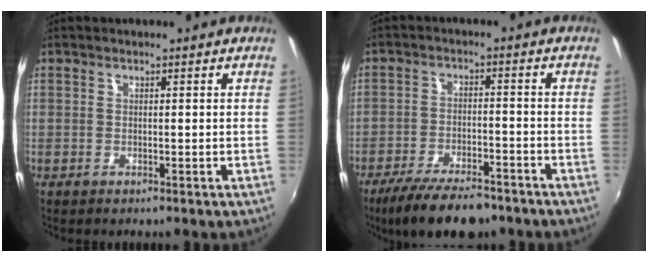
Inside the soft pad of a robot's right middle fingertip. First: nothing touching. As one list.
[{"total": 12.7, "force": [-10.0, 3.8, 6.7], "torque": [-0.144, -0.022, -0.161]}]